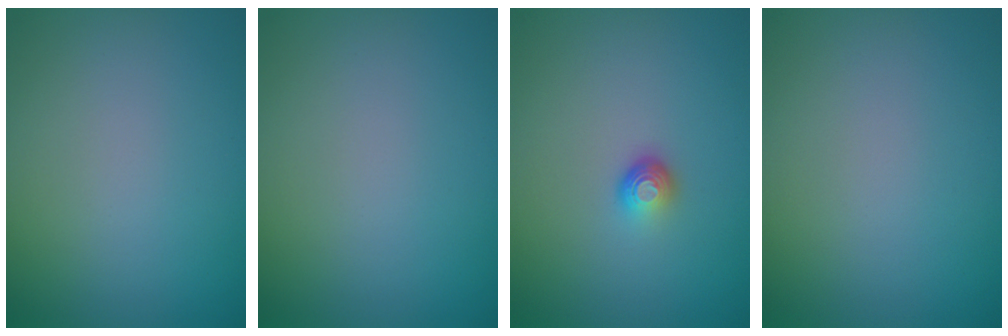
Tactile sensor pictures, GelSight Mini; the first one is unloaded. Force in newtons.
{"total": 0.0}
{"total": 1.6, "press": 1.0, "slide": 1.2}
{"total": 0.0}